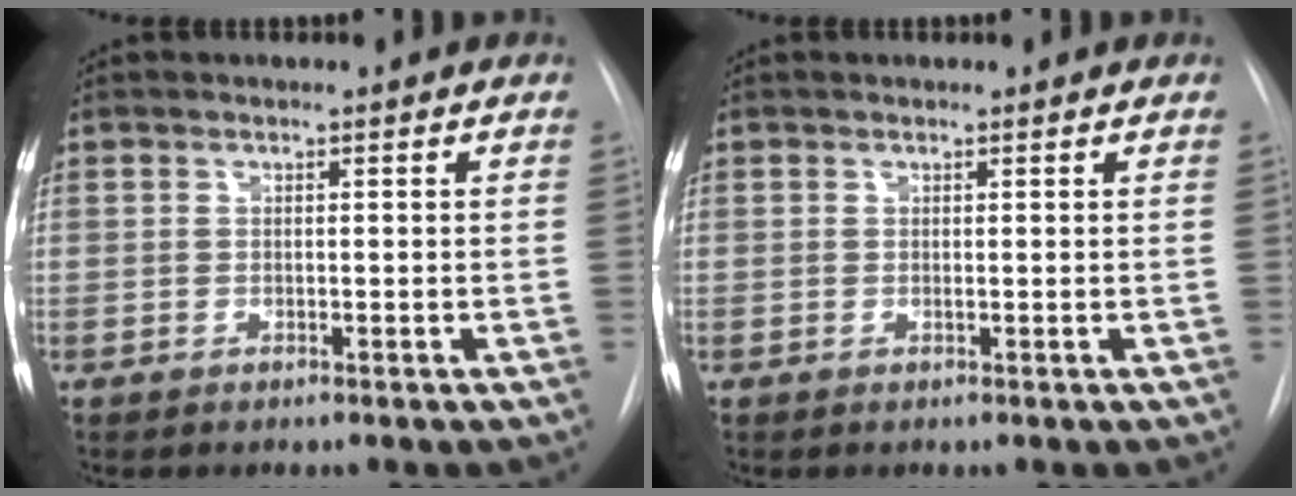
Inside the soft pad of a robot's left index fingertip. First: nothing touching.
{"total": 0.0}